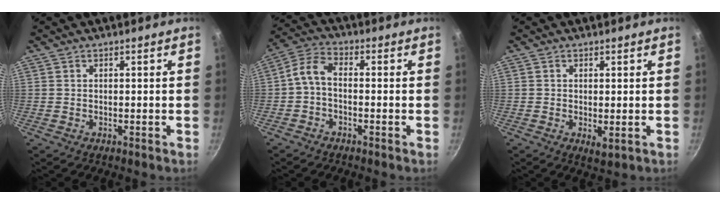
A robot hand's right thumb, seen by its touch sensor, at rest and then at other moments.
{"total": 5.0, "force": [-1.4, 2.6, 4.0], "torque": [-0.093, 0.030, -0.040]}
{"total": 2.3, "force": [0.0, 0.9, 2.1], "torque": [-0.034, -0.009, 0.001]}